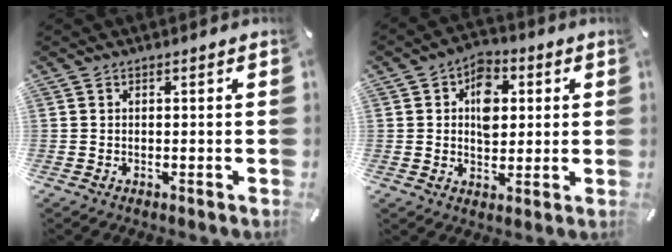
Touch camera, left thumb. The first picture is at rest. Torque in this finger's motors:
{"motor_torque": [1.63, 1.40, 0.92, -0.31, 0.08]}